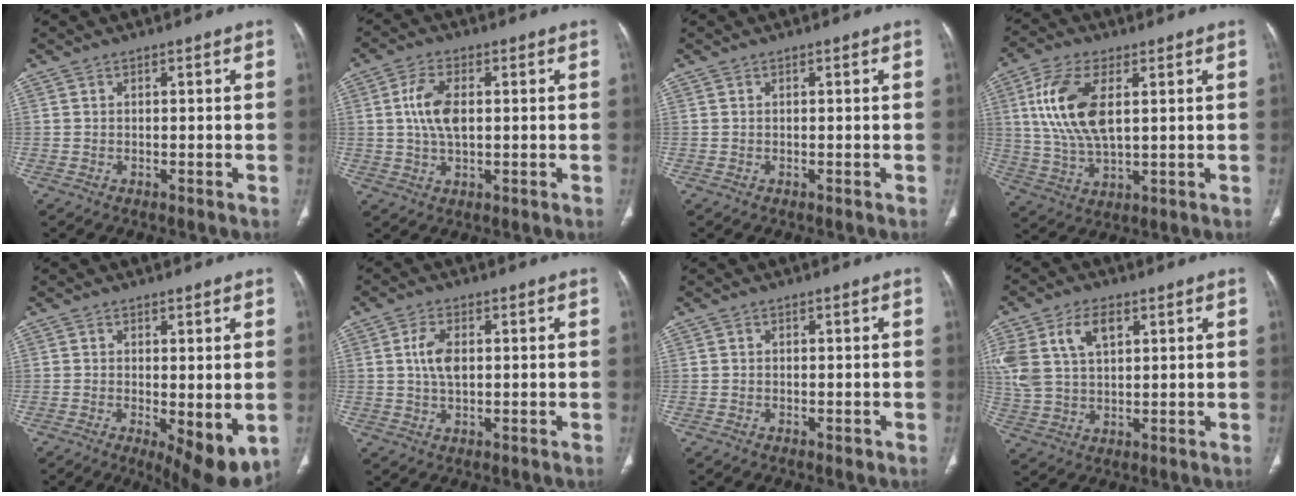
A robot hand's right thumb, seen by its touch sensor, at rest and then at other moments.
{"total": 7.0, "force": [0.9, 3.6, 6.0], "torque": [-0.123, 0.003, 0.016]}
{"total": 0.0}
{"total": 13.3, "force": [3.2, 6.5, 11.2], "torque": [-0.233, -0.007, 0.068]}
{"total": 8.8, "force": [-1.7, 3.3, 8.0], "torque": [-0.115, -0.026, -0.018]}
{"total": 4.8, "force": [0.8, 2.6, 4.0], "torque": [-0.082, 0.000, 0.014]}
{"total": 0.8, "force": [-0.4, 0.5, 0.4], "torque": [-0.006, 0.000, -0.006]}
{"total": 11.5, "force": [4.5, 6.8, 8.1], "torque": [-0.170, 0.001, 0.095]}